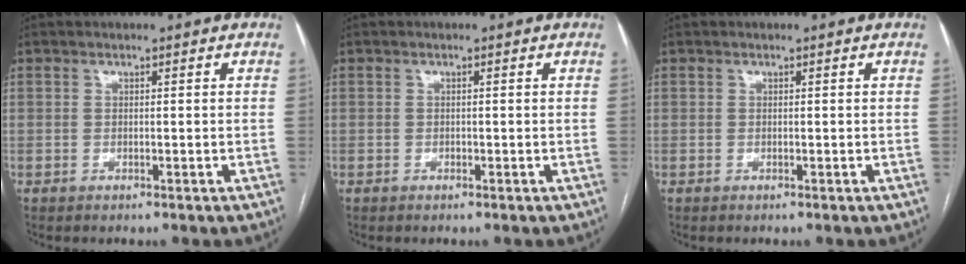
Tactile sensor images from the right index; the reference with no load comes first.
{"total": 0.0}
{"total": 0.0}